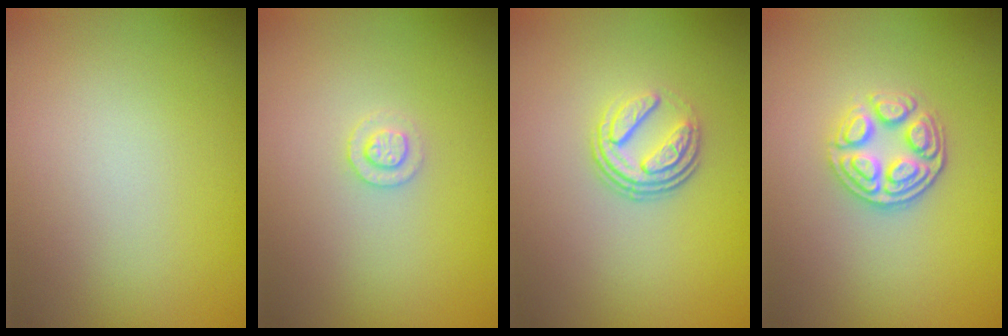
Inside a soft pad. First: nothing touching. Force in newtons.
{"total": 1.3, "press": 1.2, "slide": 0.3}
{"total": 3.8, "press": 2.5, "slide": 2.8}
{"total": 3.6, "press": 3.1, "slide": 1.8}